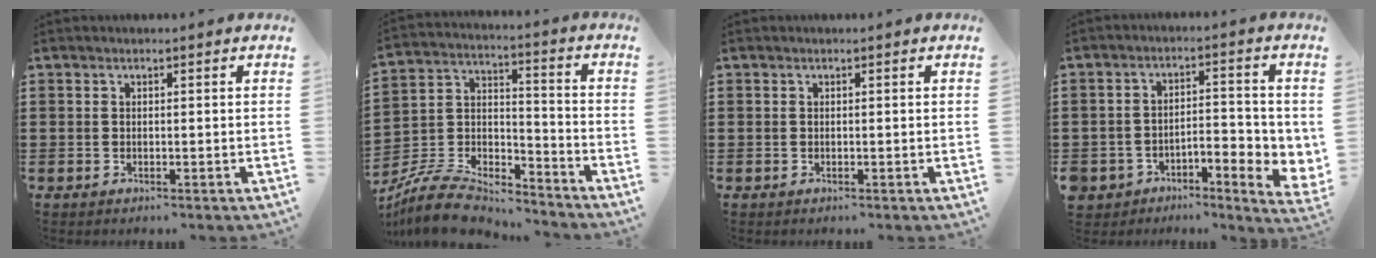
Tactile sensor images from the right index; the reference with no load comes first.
{"total": 9.1, "force": [-8.5, 2.3, 2.4], "torque": [-0.059, 0.011, -0.168]}
{"total": 0.0}
{"total": 4.5, "force": [-3.0, 2.3, 2.4], "torque": [-0.050, 0.003, -0.062]}